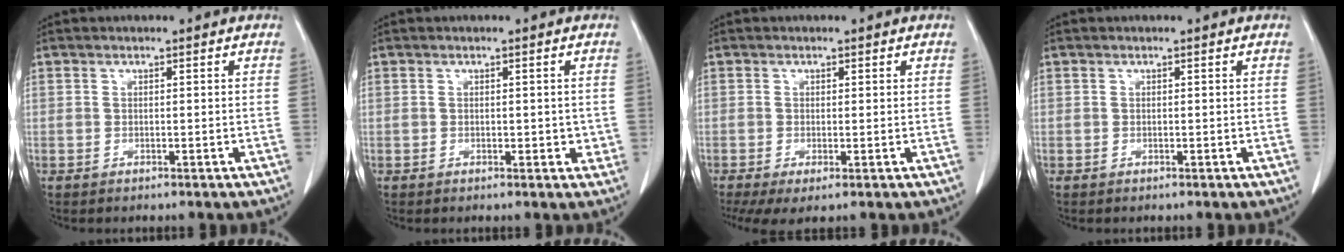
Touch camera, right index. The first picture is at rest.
{"total": 2.0, "force": [0.1, 1.3, 1.5], "torque": [-0.013, 0.000, 0.002]}
{"total": 4.1, "force": [-1.2, 1.8, 3.5], "torque": [-0.066, -0.005, -0.016]}
{"total": 0.0}